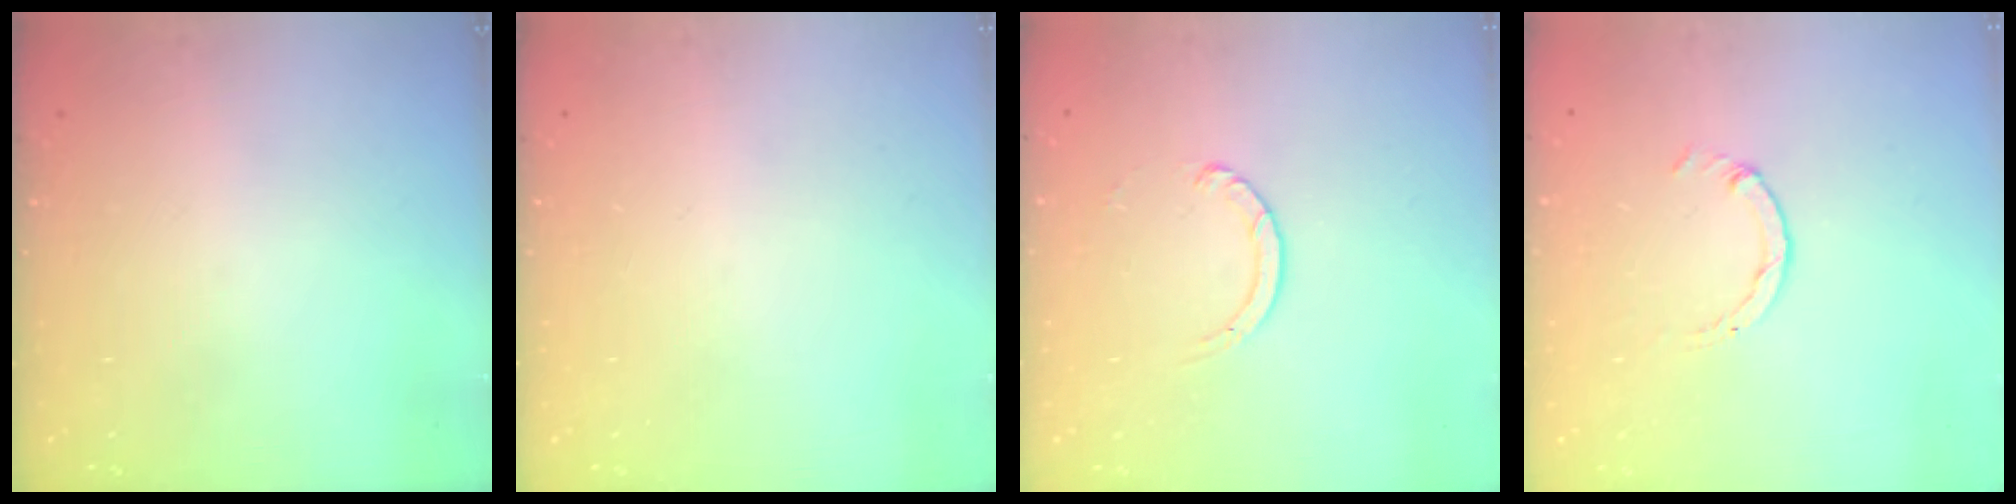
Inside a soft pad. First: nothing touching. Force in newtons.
{"total": 0.0}
{"total": 2.7, "press": 2.7, "slide": 0.3}
{"total": 1.1, "press": 1.1, "slide": 0.2}